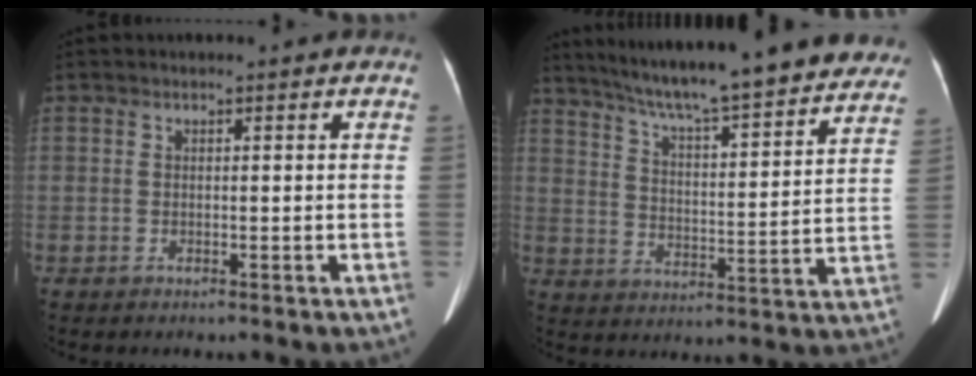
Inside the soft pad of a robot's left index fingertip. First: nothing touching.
{"total": 26.5, "force": [23.3, 3.1, 12.3], "torque": [-0.194, -0.025, 0.306]}